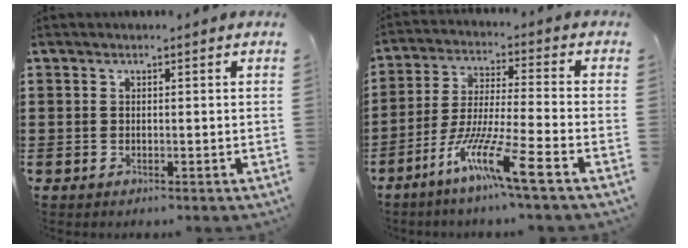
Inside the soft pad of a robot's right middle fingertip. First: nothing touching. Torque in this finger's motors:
{"motor_torque": [2.14, 0.00, 0.72, 0.15]}